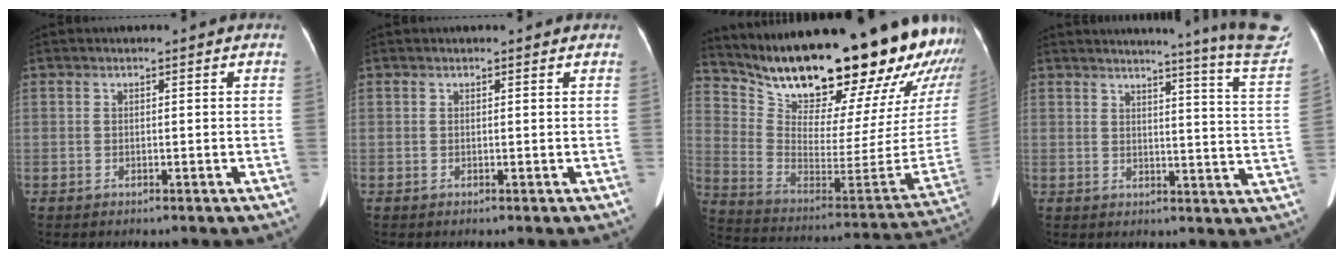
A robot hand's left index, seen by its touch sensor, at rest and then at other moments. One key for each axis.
{"total": 2.5, "fx": 2.3, "fy": 0.5, "fz": 0.9, "tx": -0.009, "ty": 0.002, "tz": 0.022}
{"total": 33.2, "fx": 27.3, "fy": 6.3, "fz": 17.8, "tx": -0.305, "ty": -0.115, "tz": 0.376}
{"total": 18.4, "fx": 16.7, "fy": -2.1, "fz": 7.4, "tx": -0.102, "ty": -0.130, "tz": 0.174}